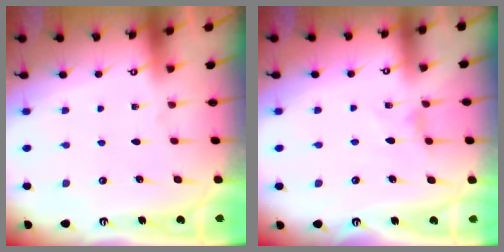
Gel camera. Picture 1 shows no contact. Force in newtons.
{"total": 1.3, "press": 1.3, "slide": 0.4}